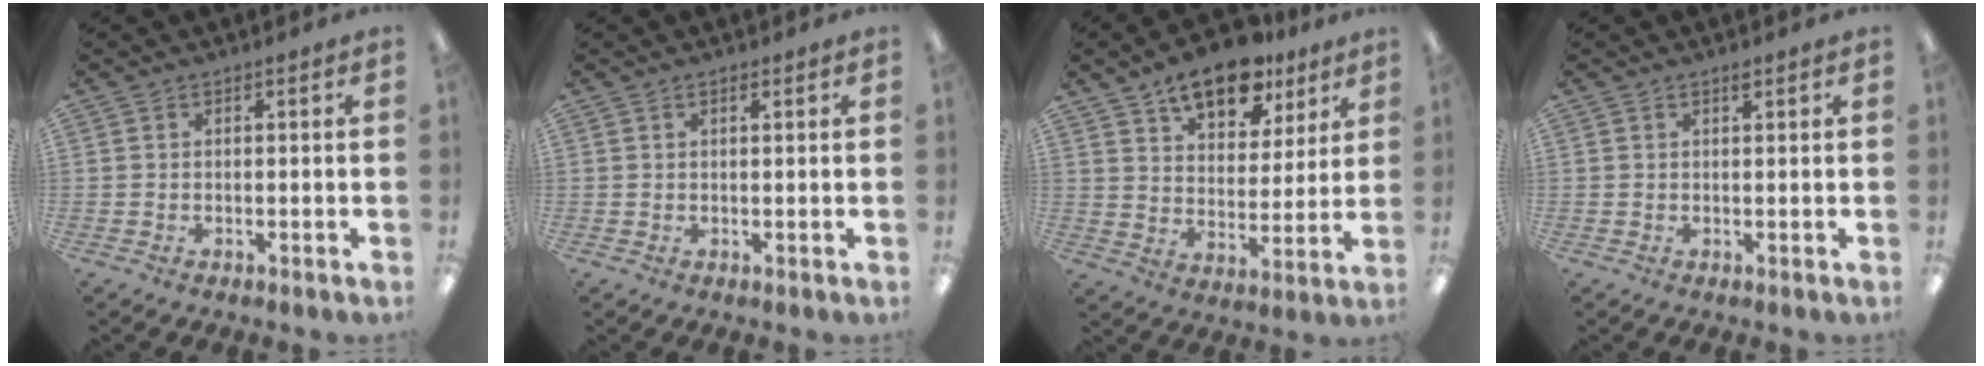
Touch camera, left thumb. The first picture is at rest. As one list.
[{"total": 0.8, "force": [0.6, 0.3, 0.4], "torque": [-0.002, -0.003, 0.009]}, {"total": 14.0, "force": [10.6, 6.5, 6.3], "torque": [-0.086, -0.061, 0.188]}, {"total": 1.0, "force": [0.8, 0.2, 0.6], "torque": [-0.006, -0.003, 0.013]}]